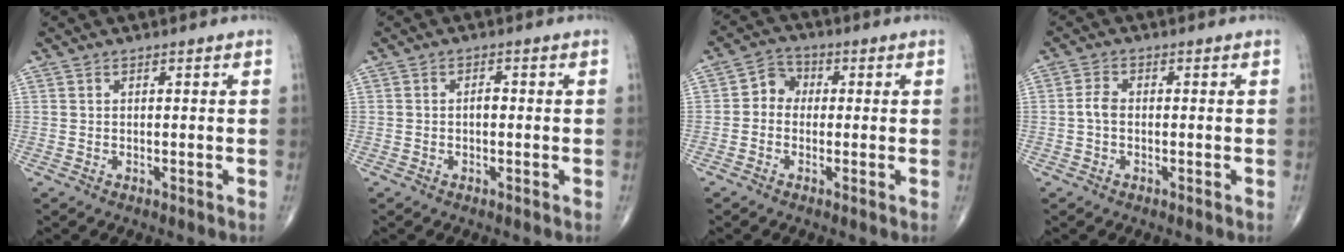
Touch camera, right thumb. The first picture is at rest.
{"total": 1.6, "force": [-0.2, 0.9, 1.2], "torque": [-0.015, 0.004, -0.007]}
{"total": 4.6, "force": [-0.3, 4.0, 2.3], "torque": [-0.018, 0.018, -0.019]}
{"total": 2.5, "force": [-0.4, 1.6, 1.8], "torque": [-0.035, 0.007, -0.015]}